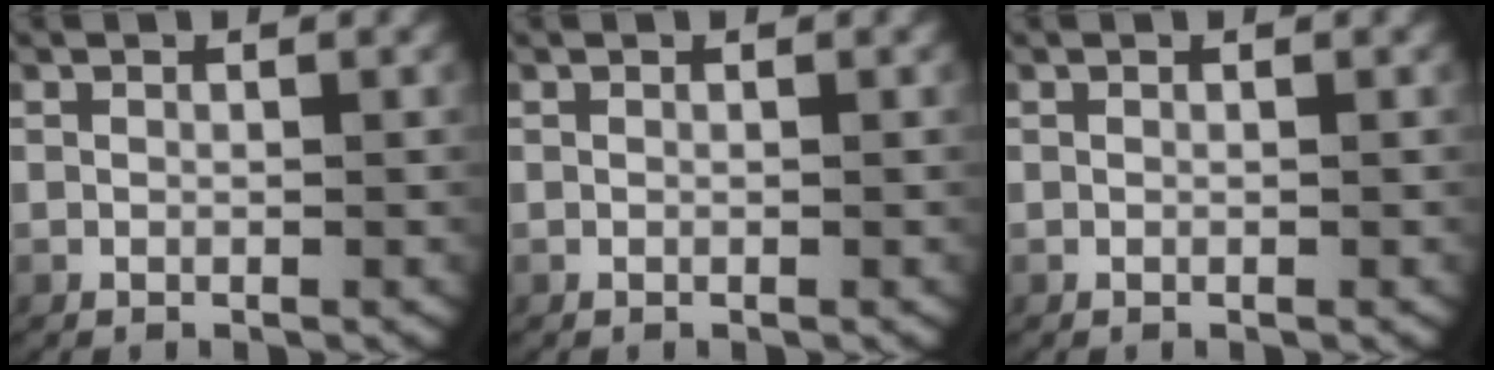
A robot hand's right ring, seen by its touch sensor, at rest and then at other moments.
{"total": 0.0}
{"total": 0.0}